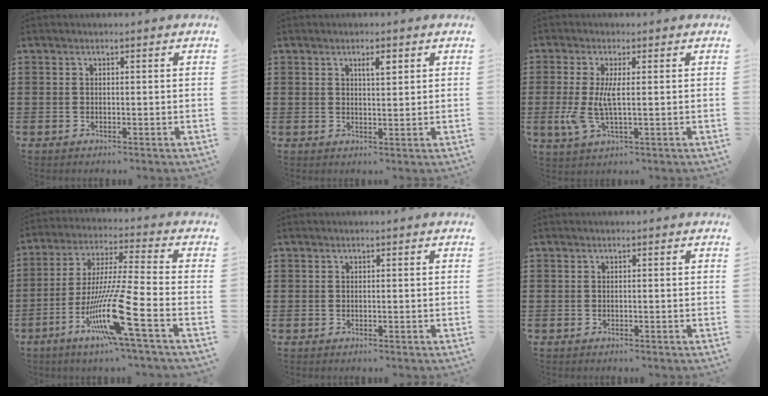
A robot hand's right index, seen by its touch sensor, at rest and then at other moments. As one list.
[{"total": 2.3, "force": [1.1, 0.4, 1.9], "torque": [-0.031, 0.000, 0.015]}, {"total": 5.2, "force": [-0.2, 1.4, 5.0], "torque": [-0.119, -0.011, -0.011]}, {"total": 14.1, "force": [-6.4, 0.4, 12.5], "torque": [-0.266, -0.016, -0.123]}, {"total": 0.0}, {"total": 0.0}]